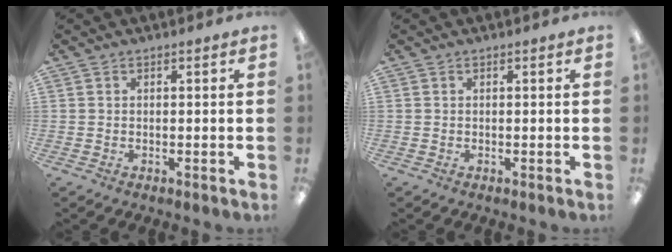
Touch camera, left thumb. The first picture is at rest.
{"total": 0.0}